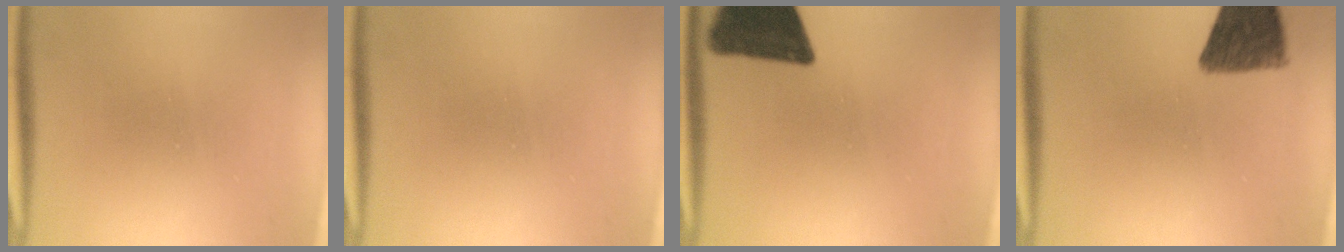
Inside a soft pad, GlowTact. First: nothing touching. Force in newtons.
{"total": 0.0}
{"total": 15.8}
{"total": 10.9}